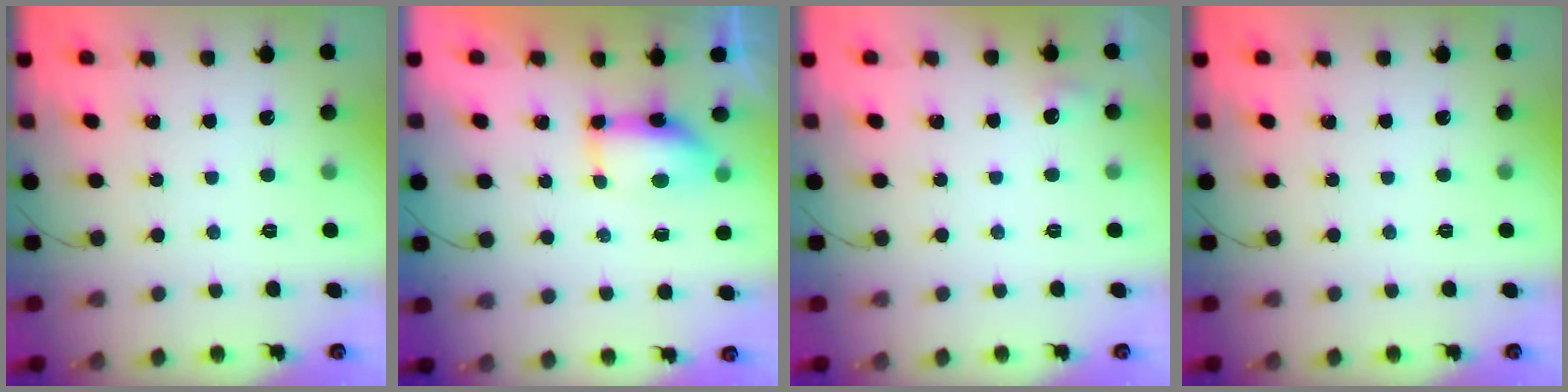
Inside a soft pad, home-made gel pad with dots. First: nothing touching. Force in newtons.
{"total": 9.5, "press": 7.8, "slide": 5.3}
{"total": 4.2, "press": 4.0, "slide": 1.4}
{"total": 0.0}